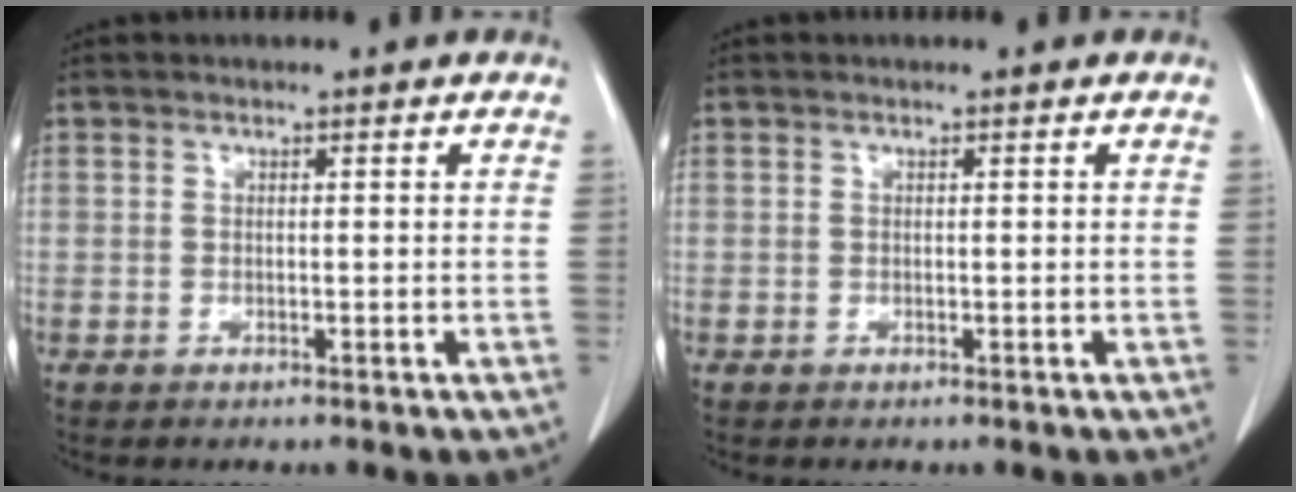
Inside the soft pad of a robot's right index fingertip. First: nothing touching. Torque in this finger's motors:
{"motor_torque": [0.00, 0.00, 0.00, 0.00]}